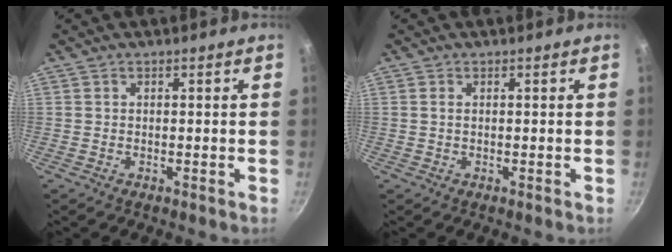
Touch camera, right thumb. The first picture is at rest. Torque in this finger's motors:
{"motor_torque": [-0.31, 0.04, 0.45, 0.06, -0.03]}